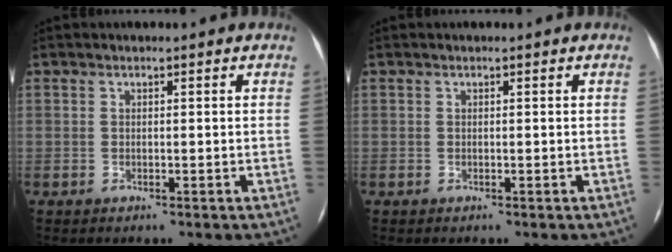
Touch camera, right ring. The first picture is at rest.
{"total": 0.0}